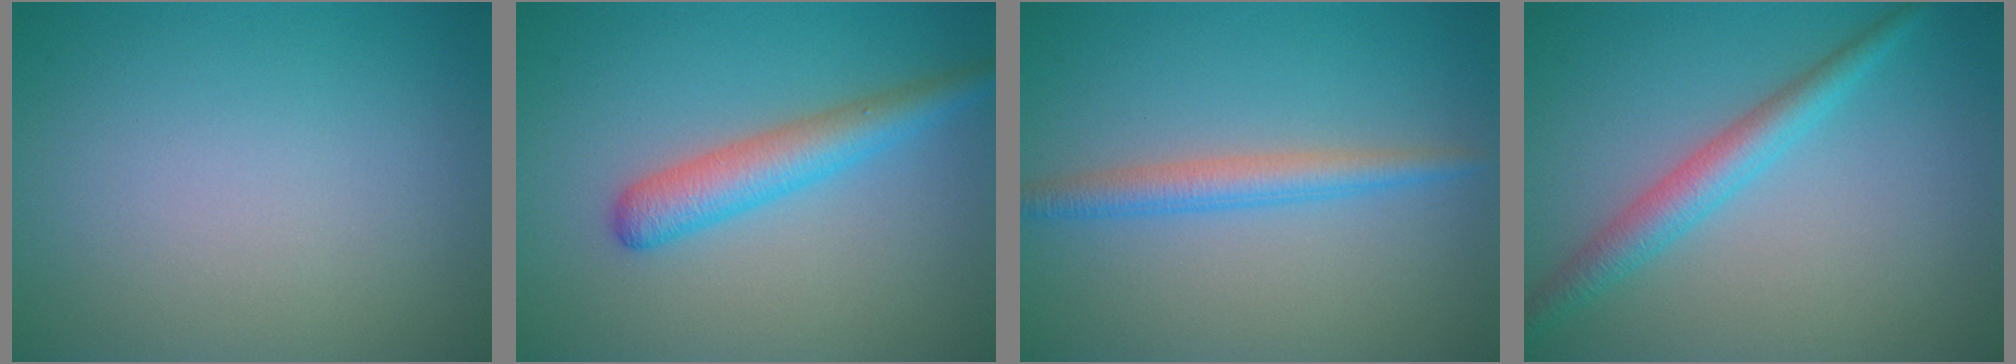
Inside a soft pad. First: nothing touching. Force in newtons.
{"total": 3.8, "press": 3.8, "slide": 0.1}
{"total": 2.7, "press": 2.7, "slide": 0.0}
{"total": 3.3, "press": 3.2, "slide": 0.1}